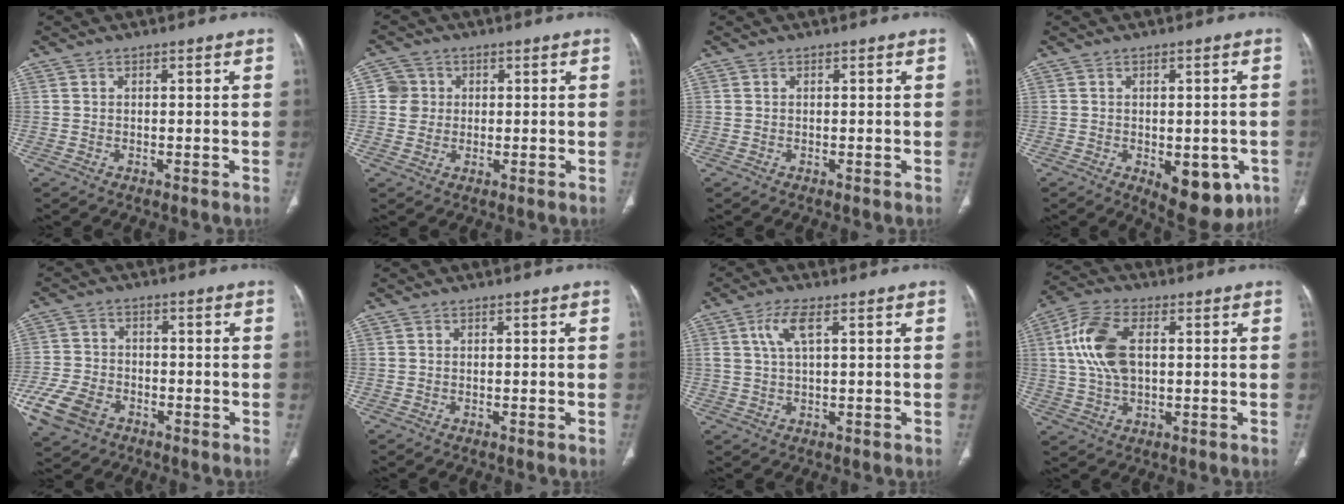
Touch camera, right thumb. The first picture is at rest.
{"total": 4.0, "force": [0.6, 3.9, 0.5], "torque": [0.018, 0.005, 0.007]}
{"total": 0.0}
{"total": 10.8, "force": [-3.9, 5.5, 8.4], "torque": [-0.079, 0.002, -0.037]}
{"total": 11.1, "force": [-5.6, 7.6, 5.8], "torque": [-0.131, 0.012, -0.100]}
{"total": 0.0}
{"total": 4.9, "force": [1.8, 1.4, 4.2], "torque": [-0.101, 0.003, 0.043]}
{"total": 11.5, "force": [1.9, 6.3, 9.4], "torque": [-0.201, 0.012, 0.036]}